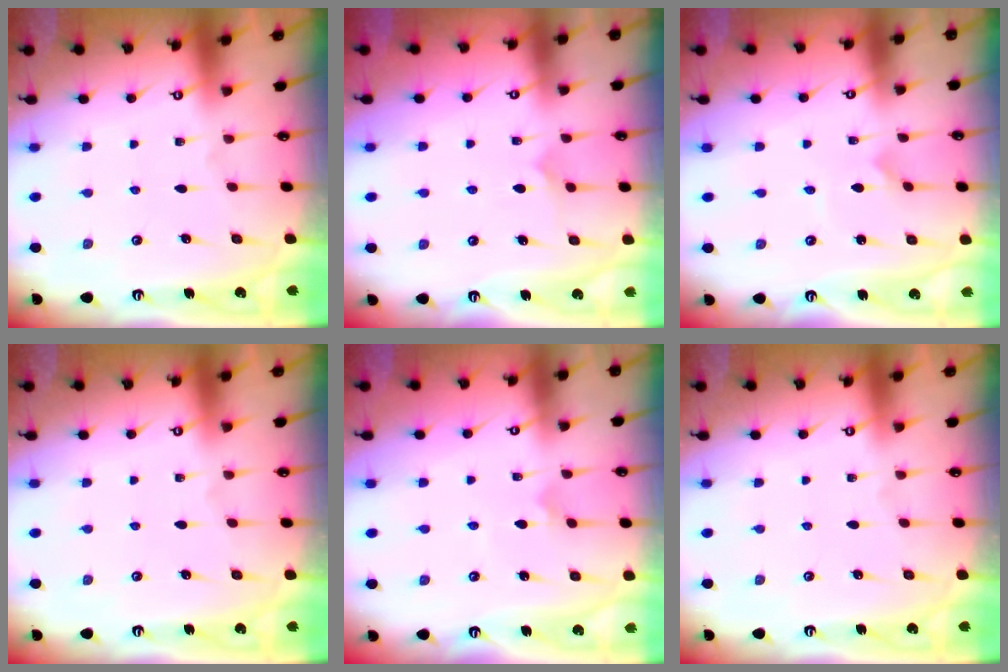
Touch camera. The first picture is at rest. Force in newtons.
{"total": 5.8, "press": 5.8, "slide": 0.5}
{"total": 2.4, "press": 2.4, "slide": 0.2}
{"total": 0.0}
{"total": 3.7, "press": 3.7, "slide": 0.8}
{"total": 0.0}